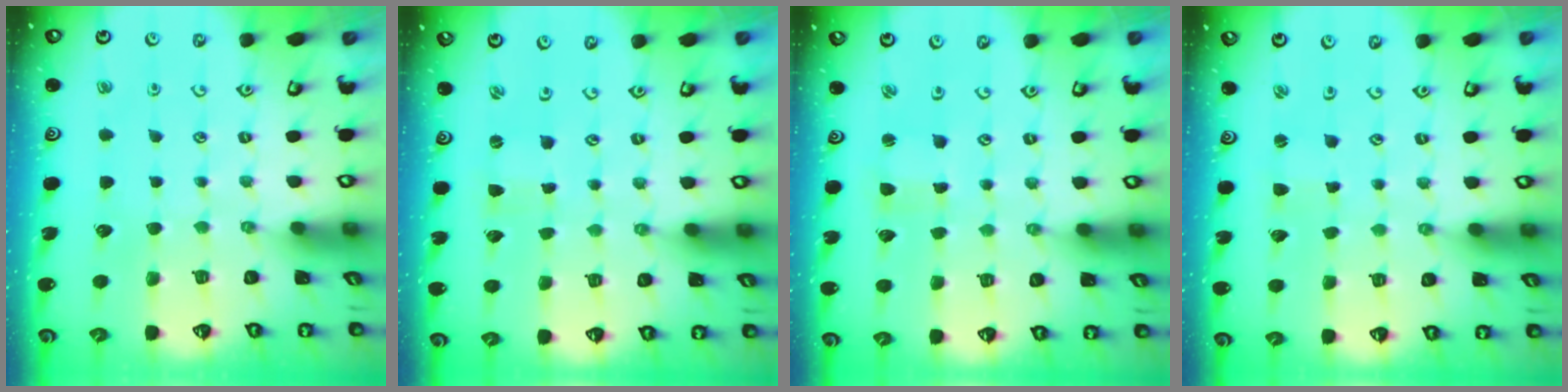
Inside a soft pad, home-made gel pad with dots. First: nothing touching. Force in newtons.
{"total": 0.0}
{"total": 1.1, "press": 1.0, "slide": 0.2}
{"total": 1.0, "press": 1.0, "slide": 0.2}